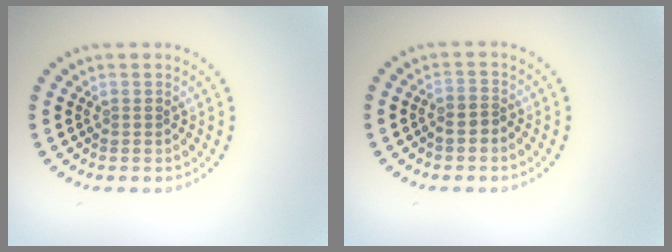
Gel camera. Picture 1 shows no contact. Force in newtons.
{"total": 1.5, "press": 1.4, "slide": 0.6}